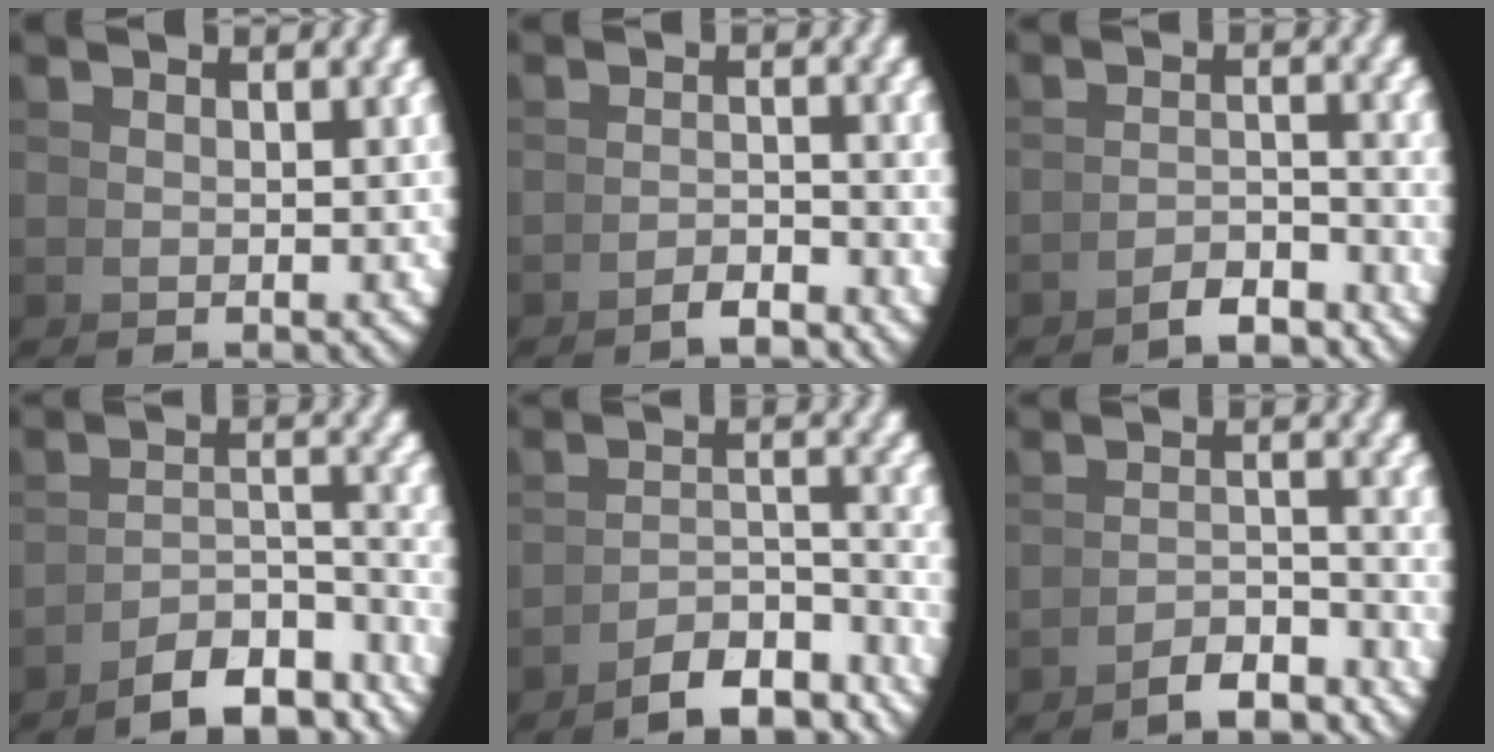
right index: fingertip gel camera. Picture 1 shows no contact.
{"total": 2.4, "force": [-2.3, -0.7, 0.6], "torque": [0.014, 0.010, -0.044]}
{"total": 3.6, "force": [-3.4, -0.2, 1.3], "torque": [0.001, 0.004, -0.061]}
{"total": 8.4, "force": [-7.0, 2.1, 4.2], "torque": [-0.053, -0.022, -0.096]}
{"total": 7.4, "force": [-6.4, 1.6, 3.5], "torque": [-0.040, -0.017, -0.092]}
{"total": 4.3, "force": [-3.9, 0.1, 1.8], "torque": [-0.005, 0.003, -0.067]}